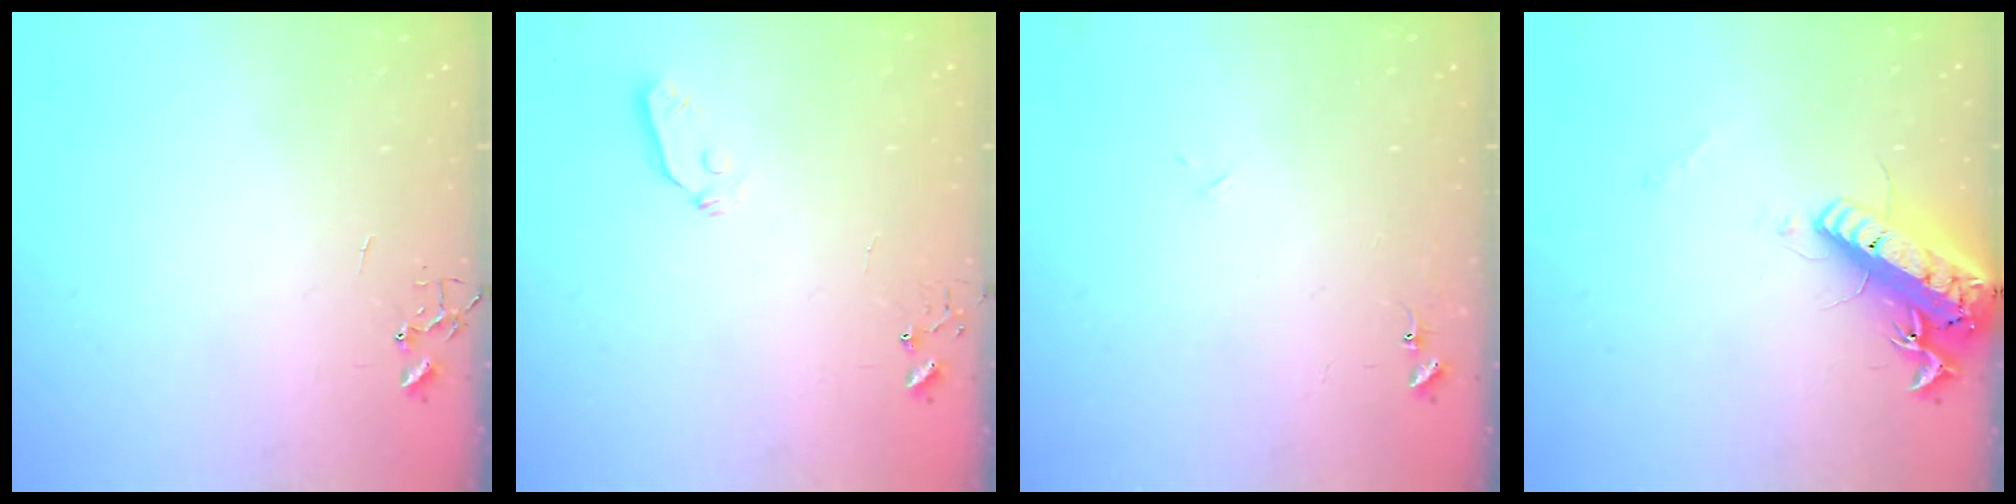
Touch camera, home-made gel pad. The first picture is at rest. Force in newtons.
{"total": 5.0, "press": 4.9, "slide": 0.6}
{"total": 7.8, "press": 7.8, "slide": 0.6}
{"total": 18.1, "press": 17.7, "slide": 3.6}